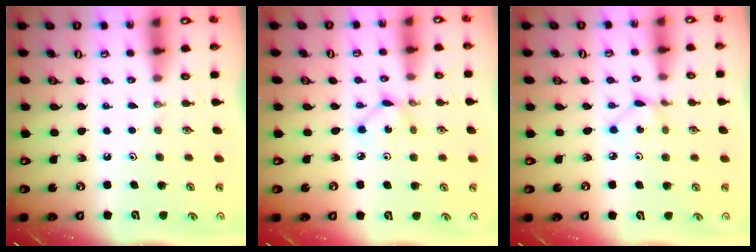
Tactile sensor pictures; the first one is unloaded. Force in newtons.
{"total": 2.1, "press": 2.1, "slide": 0.1}
{"total": 2.0, "press": 2.0, "slide": 0.3}